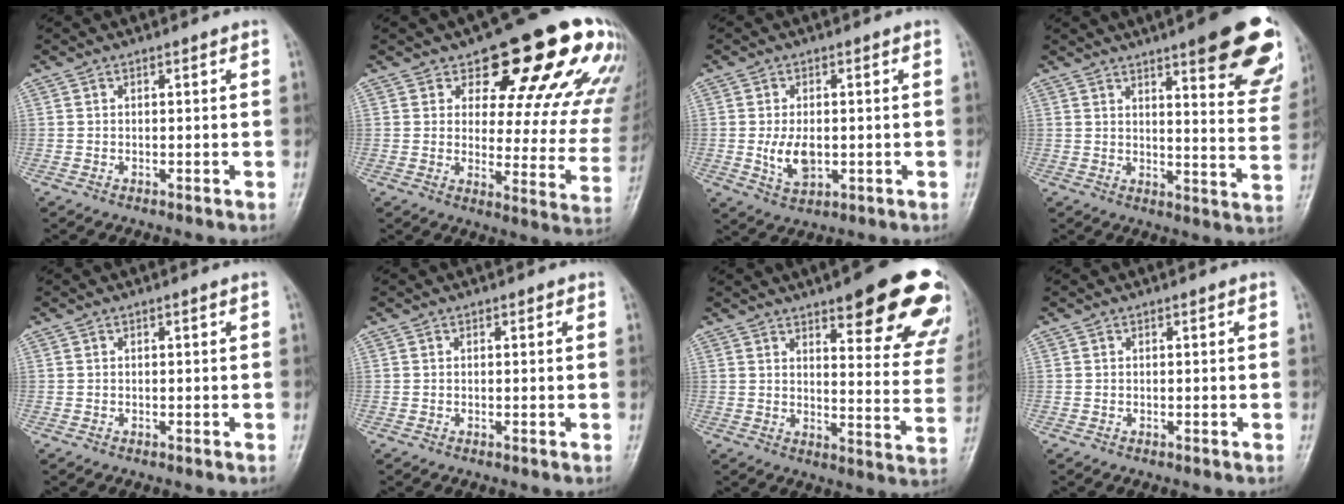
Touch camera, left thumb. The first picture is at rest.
{"total": 21.5, "force": [13.6, 8.9, 14.2], "torque": [-0.131, -0.067, 0.166]}
{"total": 6.0, "force": [-0.5, 3.7, 4.7], "torque": [-0.078, -0.010, -0.004]}
{"total": 20.7, "force": [12.0, 4.9, 16.1], "torque": [-0.171, -0.050, 0.144]}
{"total": 0.0}
{"total": 0.6, "force": [0.4, 0.4, 0.2], "torque": [0.003, -0.001, 0.000]}
{"total": 21.7, "force": [13.6, 5.9, 15.7], "torque": [-0.157, -0.064, 0.167]}
{"total": 0.0}